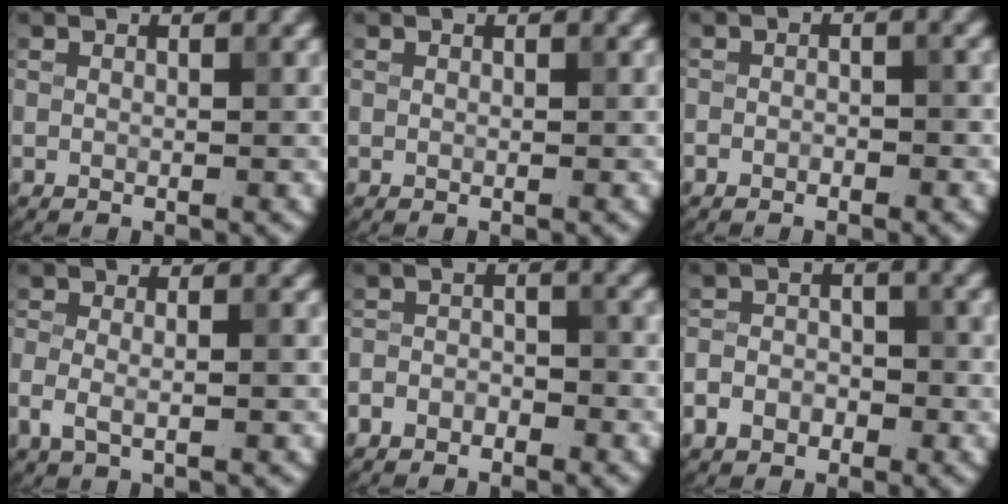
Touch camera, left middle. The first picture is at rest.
{"total": 0.0}
{"total": 1.3, "force": [-0.9, 0.7, 0.7], "torque": [-0.012, 0.002, -0.016]}
{"total": 2.7, "force": [-0.8, 1.1, 2.3], "torque": [-0.052, -0.006, -0.021]}
{"total": 2.4, "force": [-1.8, 1.3, 0.9], "torque": [-0.018, 0.005, -0.040]}
{"total": 3.1, "force": [-1.8, 2.2, 1.3], "torque": [-0.023, 0.001, -0.038]}